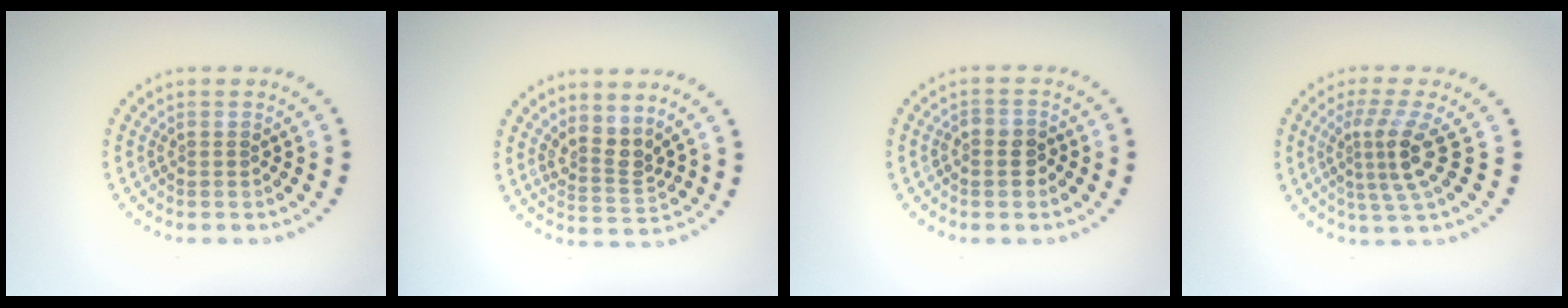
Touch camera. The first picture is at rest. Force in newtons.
{"total": 2.7, "press": 2.0, "slide": 1.8}
{"total": 1.4, "press": 1.3, "slide": 0.5}
{"total": 3.7, "press": 2.5, "slide": 2.8}